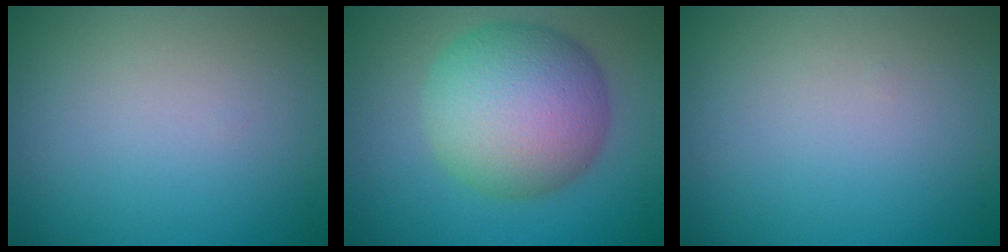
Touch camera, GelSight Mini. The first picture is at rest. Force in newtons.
{"total": 9.7, "press": 9.7, "slide": 0.1}
{"total": 0.0}